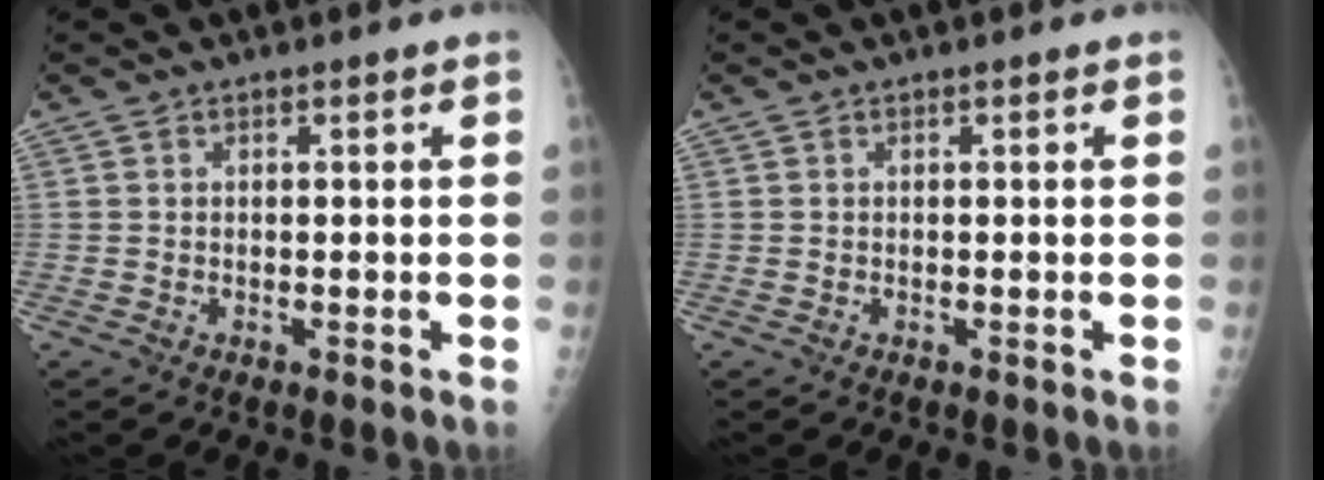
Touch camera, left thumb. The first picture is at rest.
{"total": 0.0}